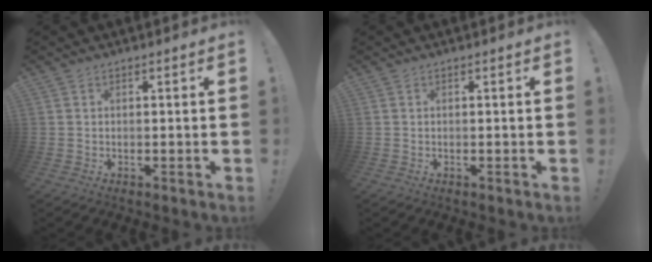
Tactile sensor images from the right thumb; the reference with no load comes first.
{"total": 0.0}